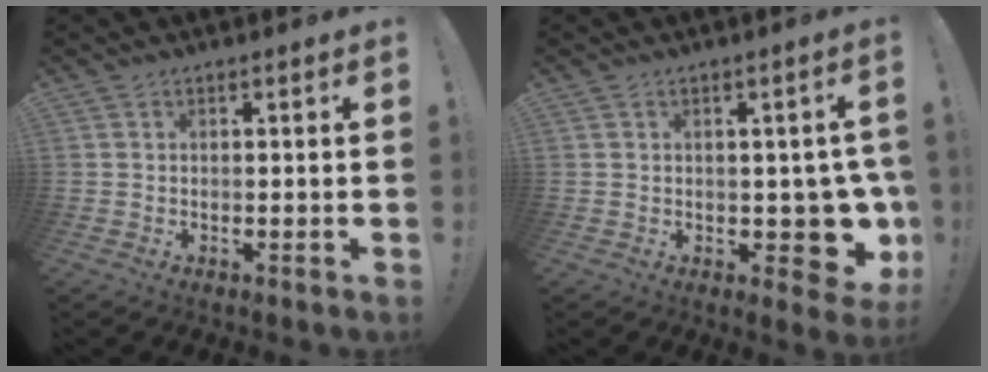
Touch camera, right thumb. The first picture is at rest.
{"total": 7.9, "force": [-0.8, 5.3, 5.8], "torque": [-0.051, -0.006, 0.001]}